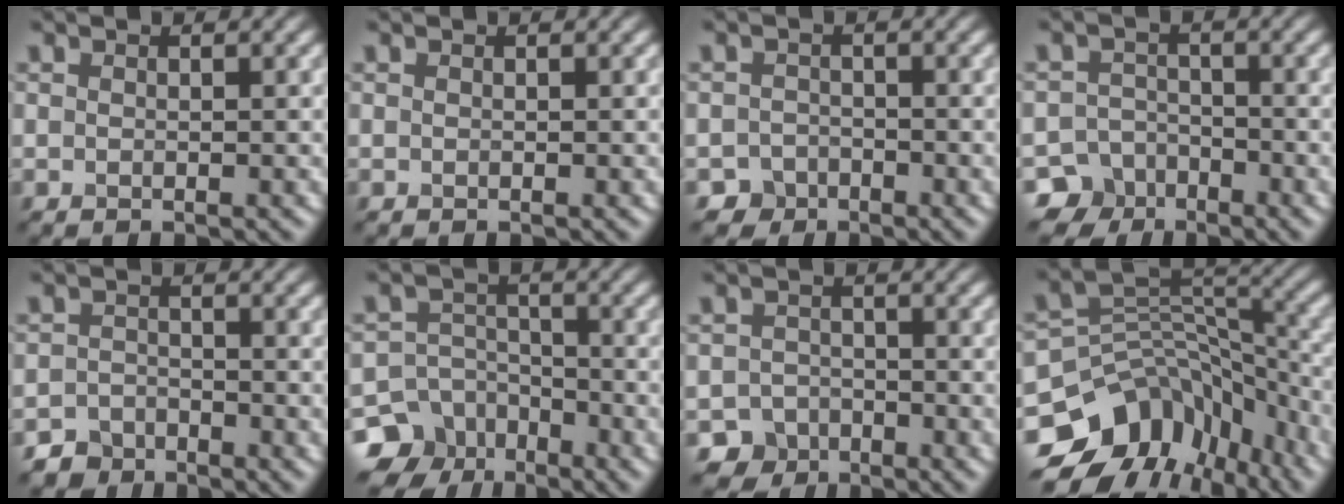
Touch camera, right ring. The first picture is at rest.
{"total": 0.0}
{"total": 2.3, "force": [-1.7, 1.5, -0.1], "torque": [0.017, 0.006, -0.031]}
{"total": 6.1, "force": [-4.4, 4.1, 0.7], "torque": [0.013, -0.010, -0.079]}
{"total": 2.6, "force": [-2.2, 1.3, 0.0], "torque": [0.011, 0.002, -0.046]}
{"total": 8.2, "force": [-5.5, 5.8, 1.6], "torque": [-0.018, -0.012, -0.106]}
{"total": 3.7, "force": [-2.7, 2.6, 0.1], "torque": [0.022, 0.002, -0.045]}
{"total": 13.8, "force": [-8.0, 9.5, 6.1], "torque": [-0.137, 0.020, -0.112]}